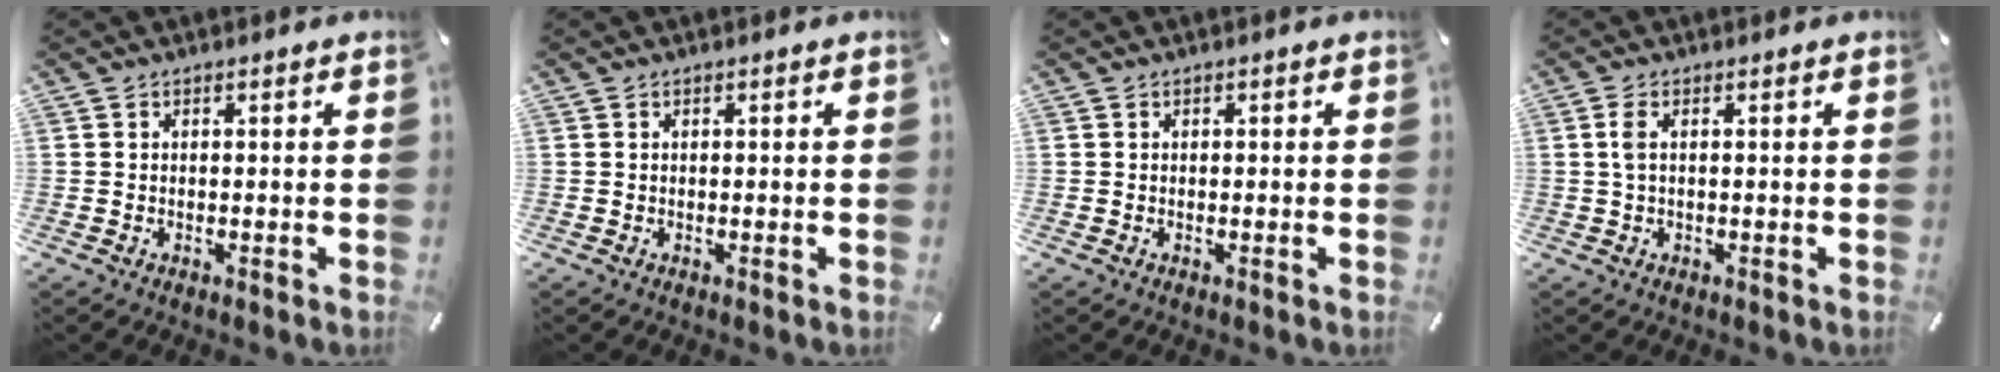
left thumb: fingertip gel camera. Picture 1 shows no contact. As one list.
[{"total": 0.0}, {"total": 0.0}, {"total": 2.3, "force": [0.2, 0.7, 2.2], "torque": [-0.052, -0.001, 0.000]}]